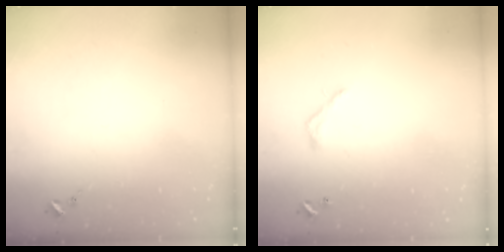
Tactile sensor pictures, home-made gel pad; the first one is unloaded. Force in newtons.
{"total": 4.1, "press": 4.1, "slide": 0.3}